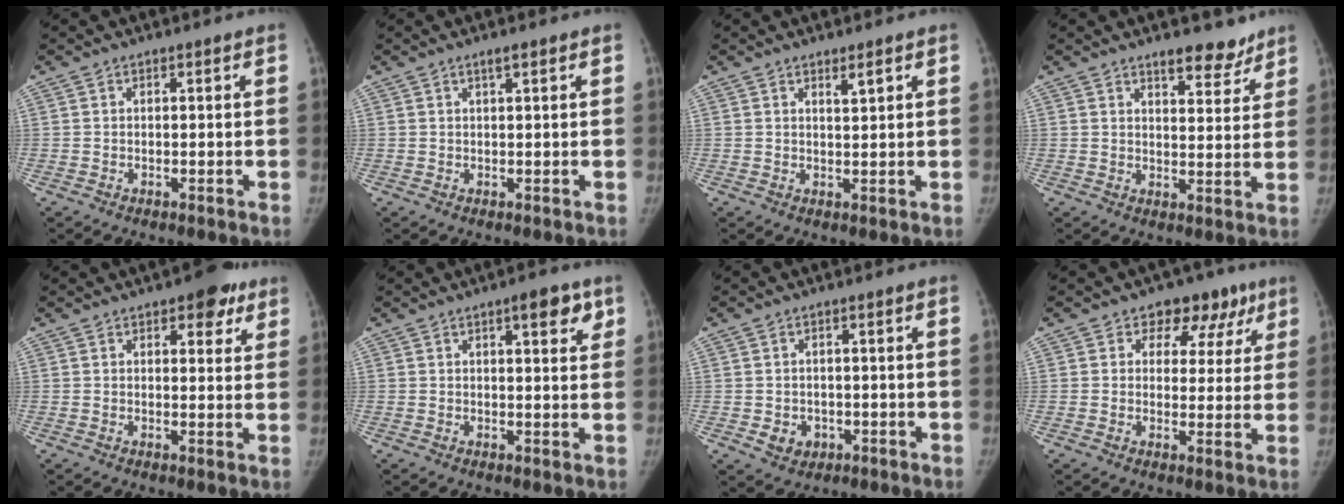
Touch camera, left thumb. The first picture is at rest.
{"total": 1.2, "force": [0.7, 0.1, 0.9], "torque": [-0.015, 0.000, 0.014]}
{"total": 1.7, "force": [1.2, 0.2, 1.2], "torque": [-0.018, -0.009, 0.021]}
{"total": 6.5, "force": [5.2, 2.6, 3.0], "torque": [-0.010, -0.034, 0.074]}
{"total": 6.2, "force": [3.5, 3.0, 4.1], "torque": [-0.019, -0.010, 0.039]}
{"total": 5.2, "force": [2.7, 1.8, 4.1], "torque": [-0.038, -0.008, 0.033]}
{"total": 3.8, "force": [-1.1, 3.3, 1.6], "torque": [-0.009, 0.007, -0.003]}
{"total": 8.9, "force": [4.8, 6.6, 3.4], "torque": [0.016, -0.007, 0.055]}